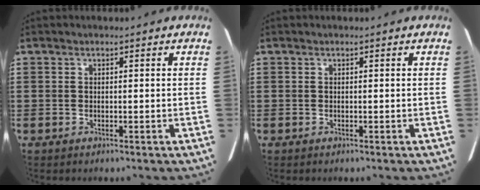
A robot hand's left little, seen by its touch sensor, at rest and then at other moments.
{"total": 0.0}